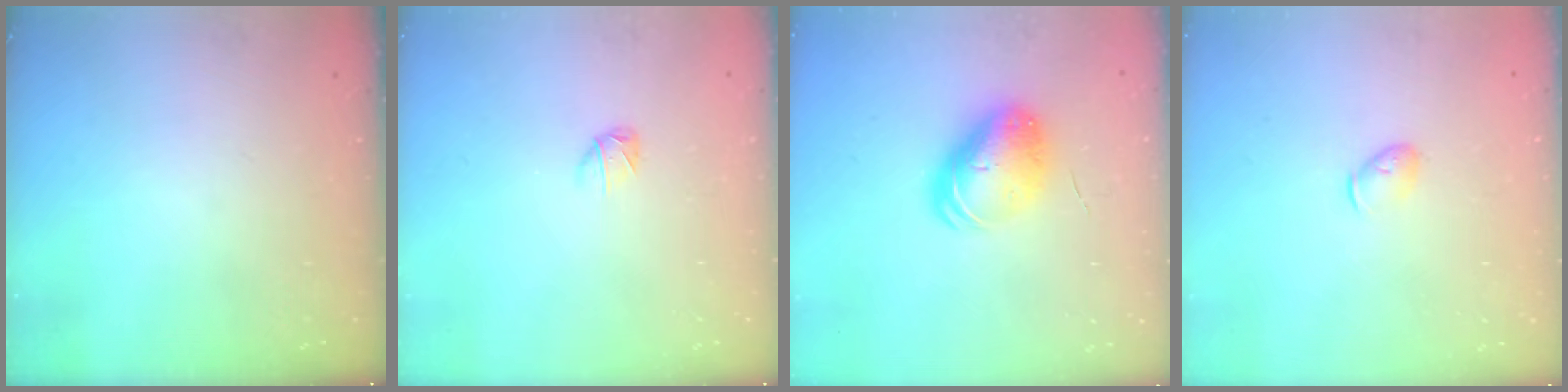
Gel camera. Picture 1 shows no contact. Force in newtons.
{"total": 2.8, "press": 2.7, "slide": 0.5}
{"total": 10.8, "press": 10.5, "slide": 2.2}
{"total": 4.7, "press": 4.6, "slide": 0.9}